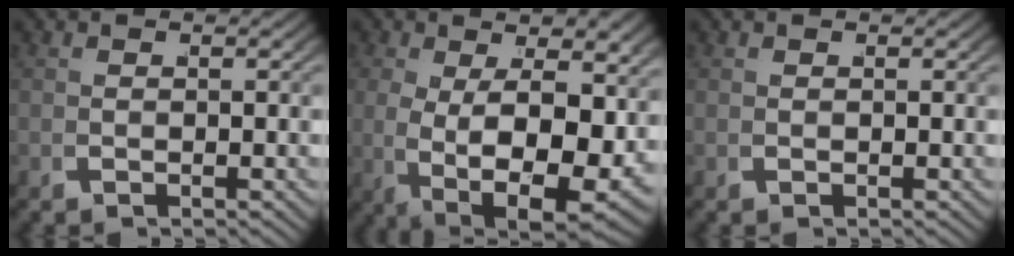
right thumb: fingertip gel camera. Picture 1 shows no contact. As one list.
[{"total": 11.1, "force": [-1.0, 5.9, 9.4], "torque": [-0.171, -0.045, 0.014]}, {"total": 0.0}]